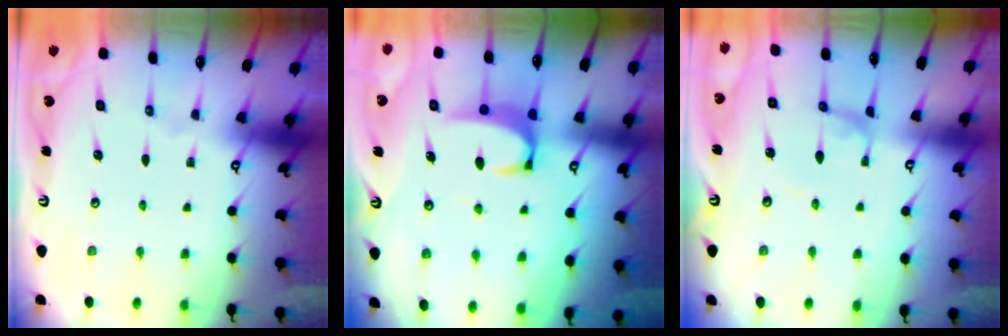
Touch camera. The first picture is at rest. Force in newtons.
{"total": 3.5, "press": 3.4, "slide": 0.2}
{"total": 0.6, "press": 0.5, "slide": 0.2}